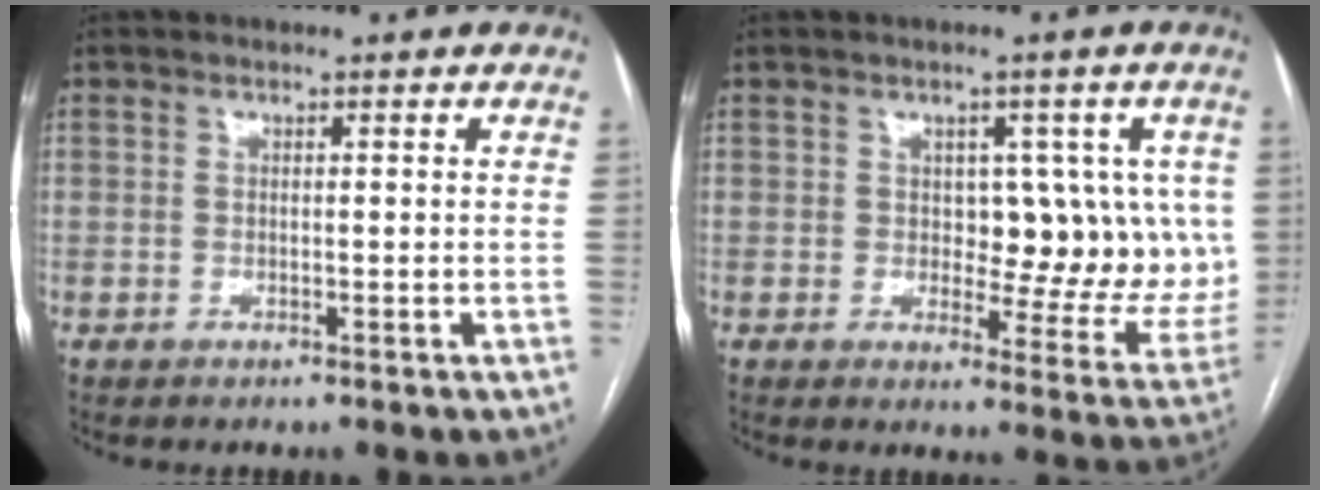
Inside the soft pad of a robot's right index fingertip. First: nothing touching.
{"total": 10.2, "force": [1.3, 5.9, 8.2], "torque": [-0.074, 0.010, 0.025]}